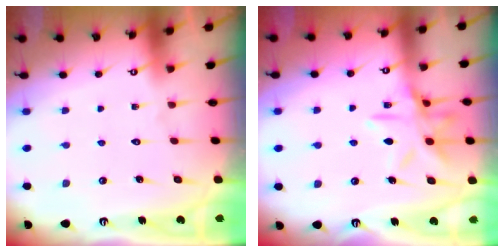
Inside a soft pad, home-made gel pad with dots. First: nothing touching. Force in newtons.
{"total": 12.1, "press": 12.0, "slide": 0.9}